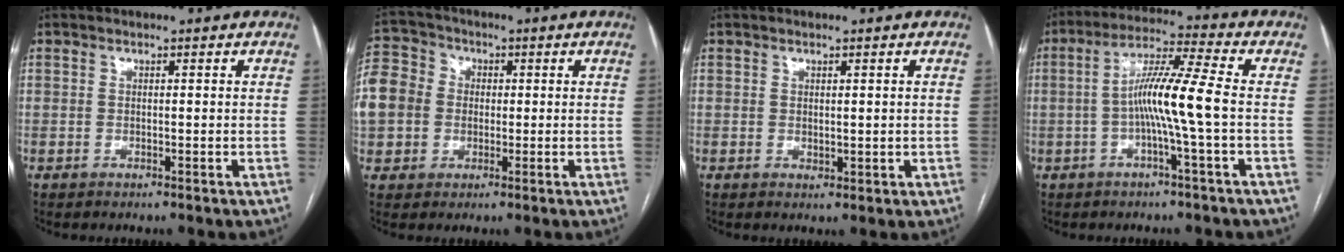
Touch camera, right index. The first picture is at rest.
{"total": 21.0, "force": [0.7, 19.2, 8.6], "torque": [-0.298, 0.074, 0.026]}
{"total": 1.2, "force": [0.3, 0.8, 0.9], "torque": [-0.013, -0.005, 0.012]}
{"total": 9.2, "force": [-1.4, -1.0, 9.0], "torque": [-0.167, 0.012, -0.030]}